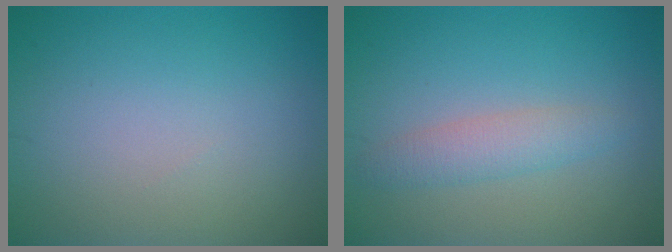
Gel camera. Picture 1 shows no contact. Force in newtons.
{"total": 2.5, "press": 2.5, "slide": 0.2}